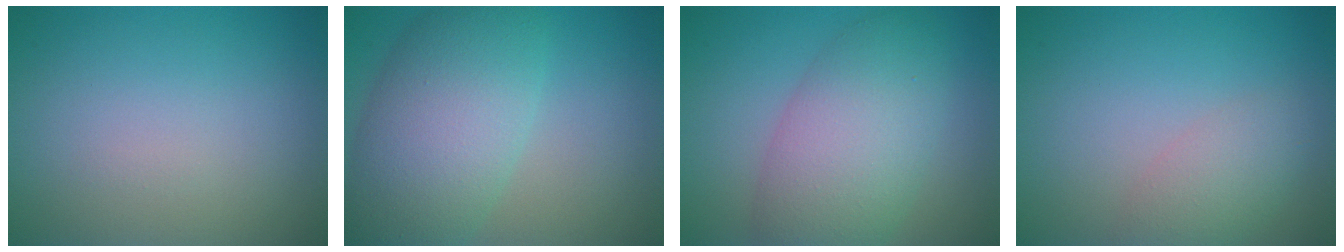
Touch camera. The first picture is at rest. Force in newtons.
{"total": 8.7, "press": 8.7, "slide": 0.2}
{"total": 7.2, "press": 7.2, "slide": 0.2}
{"total": 2.7, "press": 2.7, "slide": 0.2}